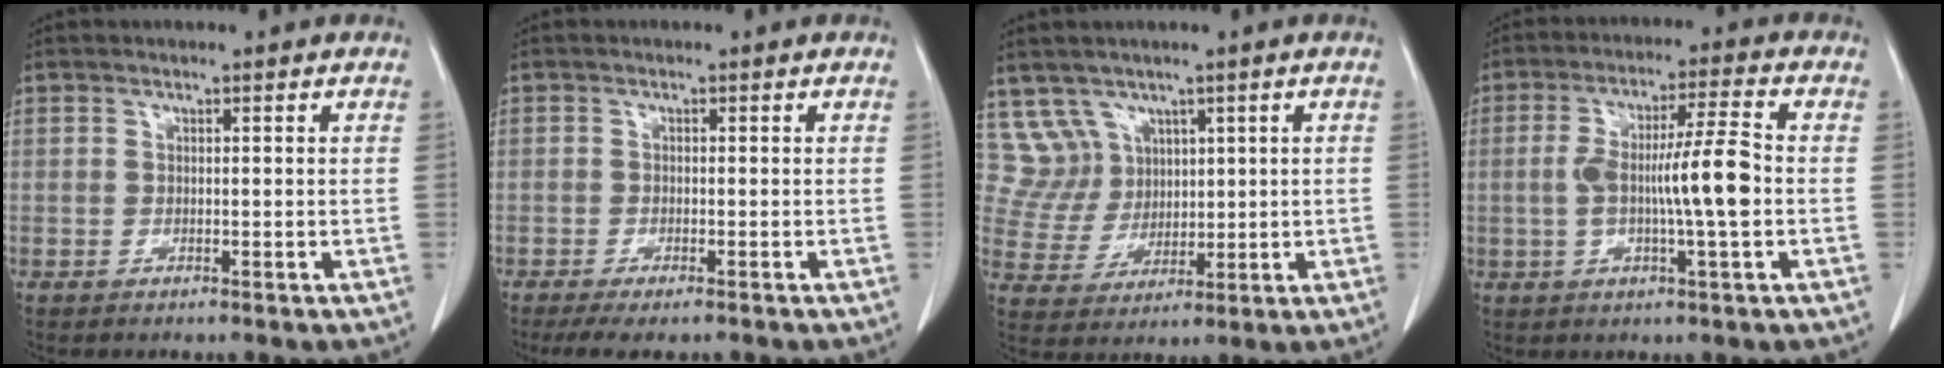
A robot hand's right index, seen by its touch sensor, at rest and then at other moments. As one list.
[{"total": 5.7, "force": [-4.6, 1.2, 3.2], "torque": [-0.043, -0.011, -0.068]}, {"total": 6.5, "force": [3.8, 5.3, -0.5], "torque": [0.004, 0.018, 0.089]}, {"total": 9.9, "force": [-1.0, 0.3, 9.9], "torque": [-0.180, 0.011, -0.019]}]